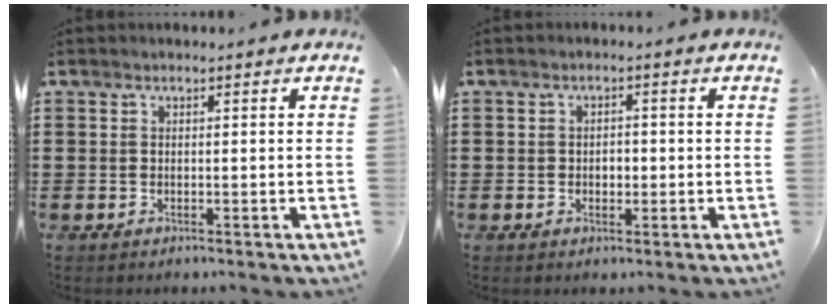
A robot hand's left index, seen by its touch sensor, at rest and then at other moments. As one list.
[{"total": 1.5, "force": [-0.2, 1.0, 1.2], "torque": [-0.023, 0.005, -0.005]}]